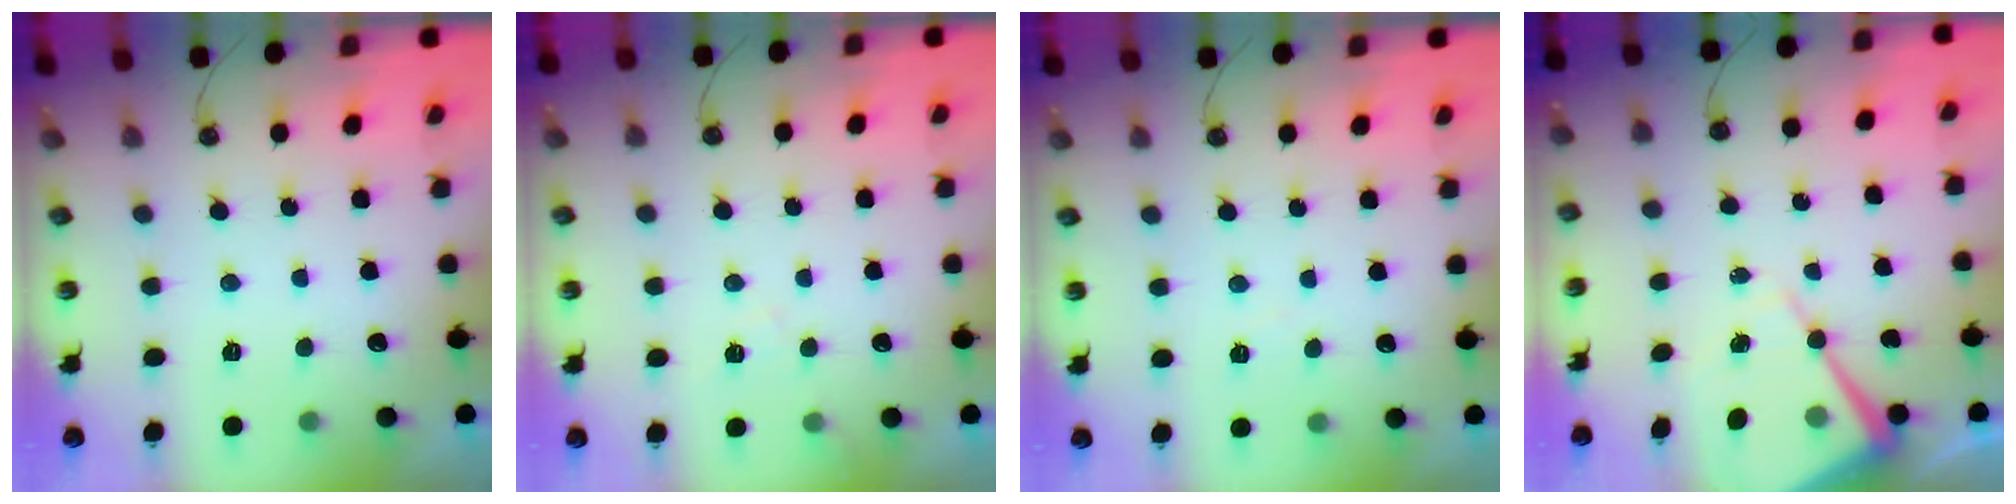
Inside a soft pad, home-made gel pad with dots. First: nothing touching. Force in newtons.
{"total": 4.2, "press": 4.1, "slide": 0.7}
{"total": 5.2, "press": 5.1, "slide": 0.6}
{"total": 11.4, "press": 11.4, "slide": 0.8}